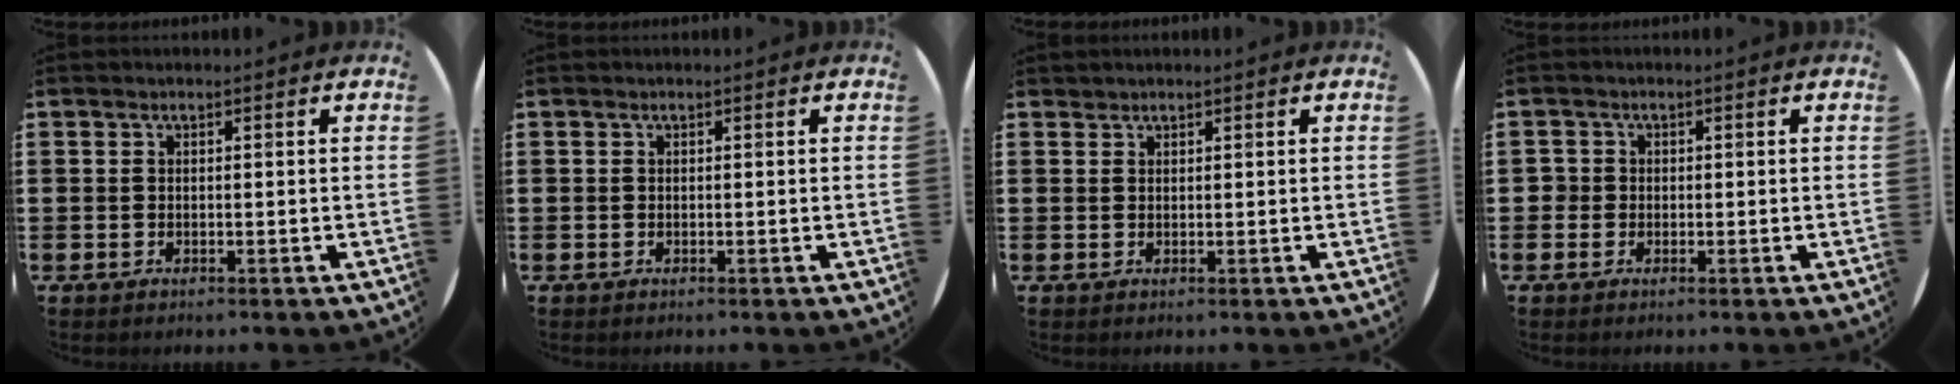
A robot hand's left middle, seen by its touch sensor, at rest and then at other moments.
{"total": 0.0}
{"total": 0.6, "force": [0.5, 0.0, -0.2], "torque": [0.004, 0.003, 0.010]}
{"total": 1.2, "force": [0.1, 1.1, 0.0], "torque": [-0.003, 0.007, -0.001]}